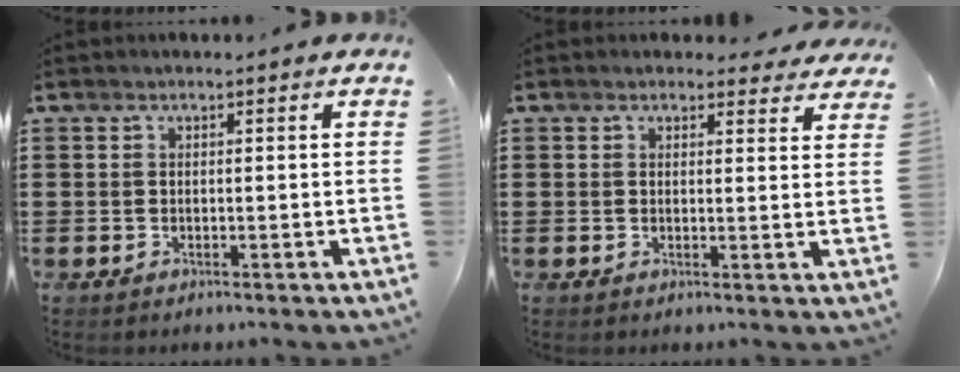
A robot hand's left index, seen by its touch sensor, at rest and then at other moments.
{"total": 2.3, "force": [2.1, 0.8, 0.5], "torque": [-0.001, -0.007, 0.036]}